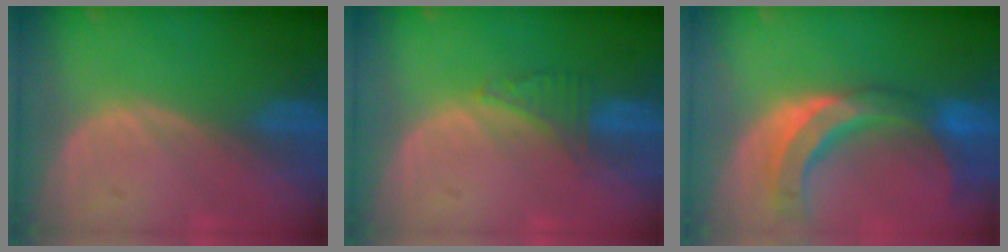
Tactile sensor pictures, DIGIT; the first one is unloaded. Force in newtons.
{"total": 3.0, "press": 3.0, "slide": 0.2}
{"total": 10.8, "press": 9.3, "slide": 5.5}